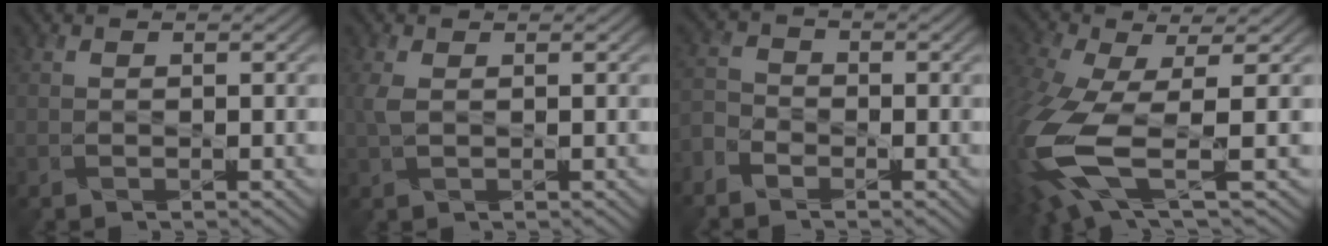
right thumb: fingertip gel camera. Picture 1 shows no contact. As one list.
[{"total": 1.8, "force": [0.4, 0.9, 1.5], "torque": [-0.050, 0.001, 0.009]}, {"total": 3.4, "force": [-2.8, 1.7, 0.6], "torque": [-0.021, -0.005, -0.072]}, {"total": 12.7, "force": [-3.1, 5.0, 11.2], "torque": [-0.295, -0.032, -0.053]}]